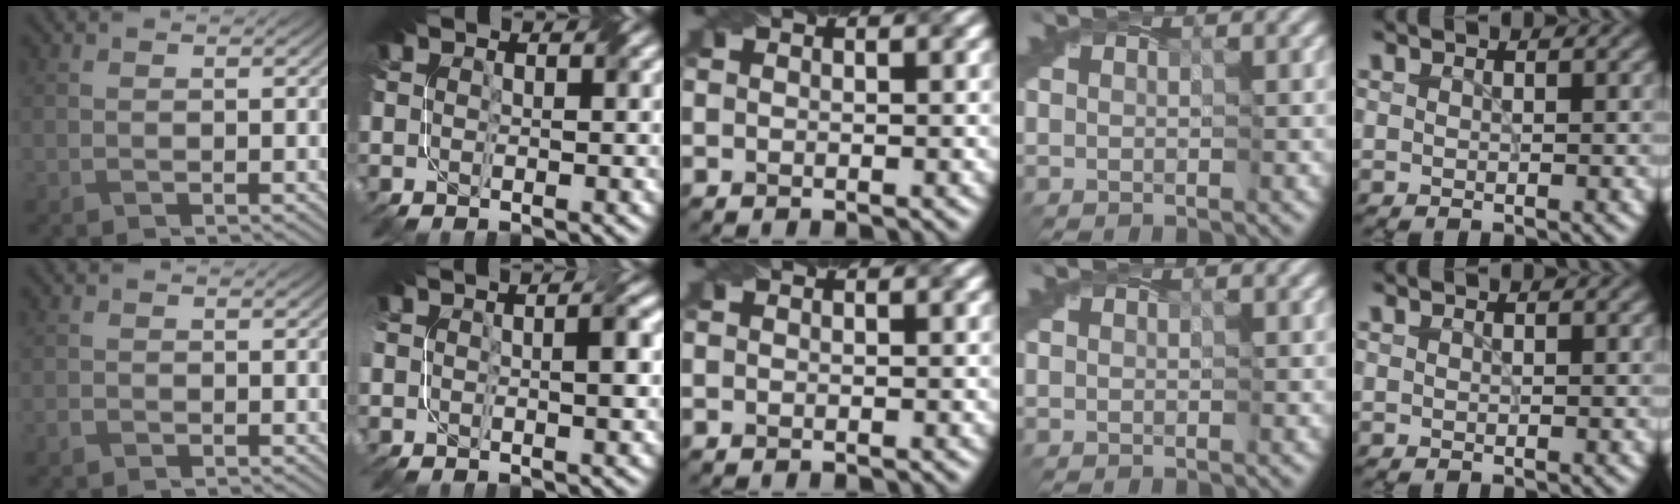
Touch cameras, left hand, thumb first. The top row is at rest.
{"thumb": {"total": 0.8, "force": [-0.6, 0.5, 0.3], "torque": [-0.007, -0.002, -0.012]}, "index": {"total": 2.1, "force": [-0.2, 0.7, 1.9], "torque": [-0.034, 0.005, -0.009]}}